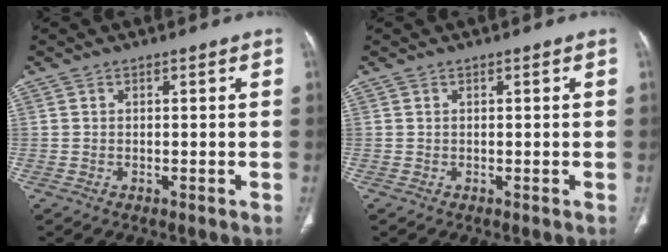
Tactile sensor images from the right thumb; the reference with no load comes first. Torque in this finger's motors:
{"motor_torque": [-0.01, 0.01, -0.05, 0.03, 0.01]}